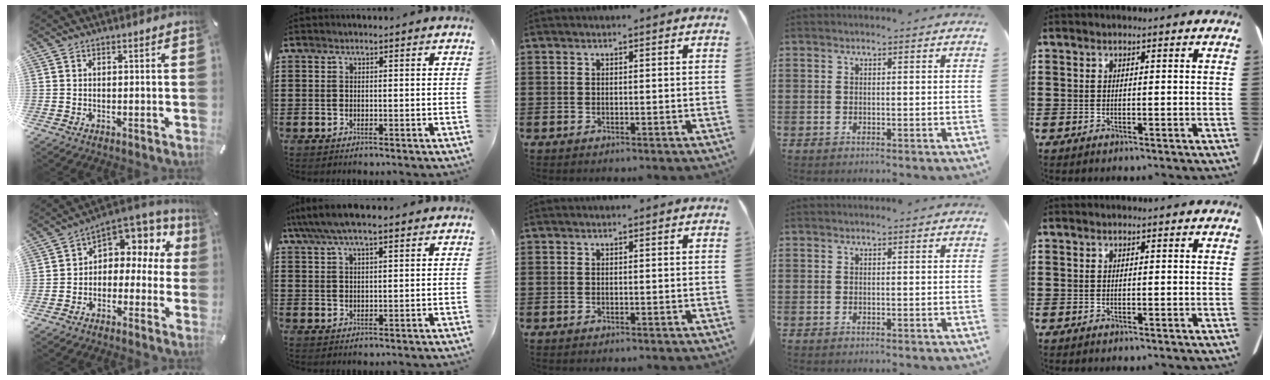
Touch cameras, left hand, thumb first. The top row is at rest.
{"thumb": {"total": 6.8, "force": [2.3, 5.7, 2.9], "torque": [-0.049, -0.023, 0.042]}, "index": {"total": 4.9, "force": [3.6, 1.2, 3.1], "torque": [-0.068, 0.001, 0.065]}}